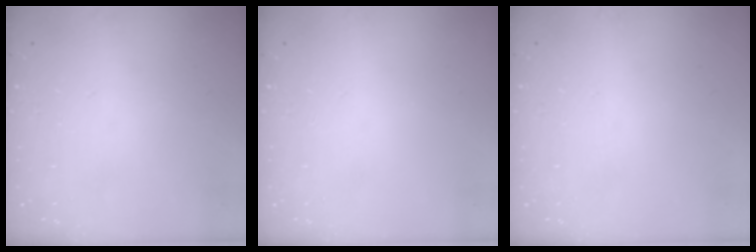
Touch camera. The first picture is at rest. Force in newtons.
{"total": 0.0}
{"total": 0.0}